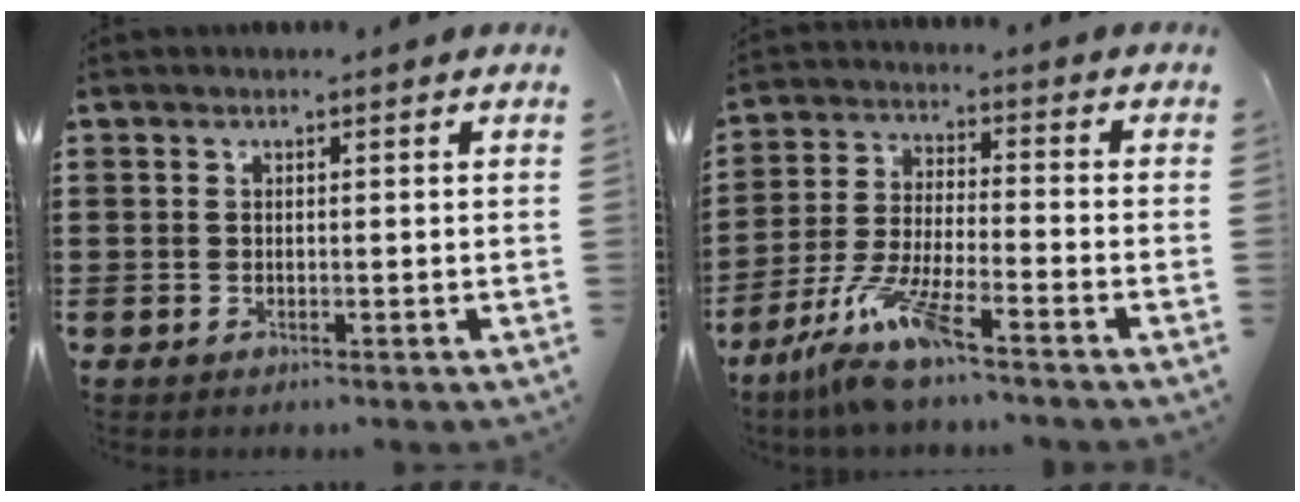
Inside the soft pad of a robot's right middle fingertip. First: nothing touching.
{"total": 9.4, "force": [-7.4, 0.5, 5.9], "torque": [-0.127, -0.007, -0.146]}